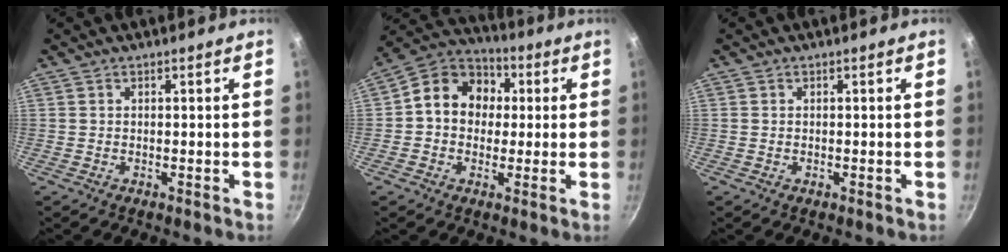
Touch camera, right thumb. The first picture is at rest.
{"total": 12.1, "force": [1.3, 10.1, 6.6], "torque": [-0.066, 0.024, 0.000]}
{"total": 0.0}